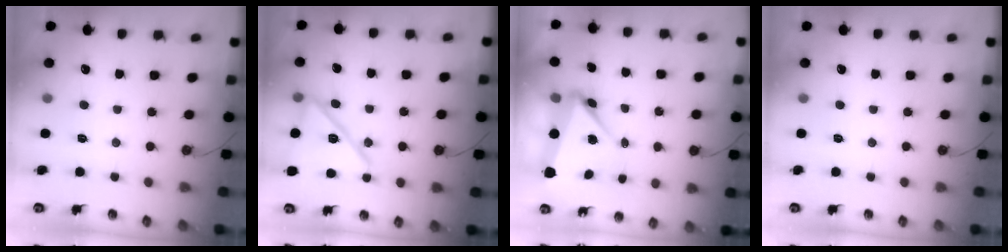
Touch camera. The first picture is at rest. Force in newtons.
{"total": 15.8, "press": 15.8, "slide": 0.5}
{"total": 6.5, "press": 5.0, "slide": 4.2}
{"total": 0.0}